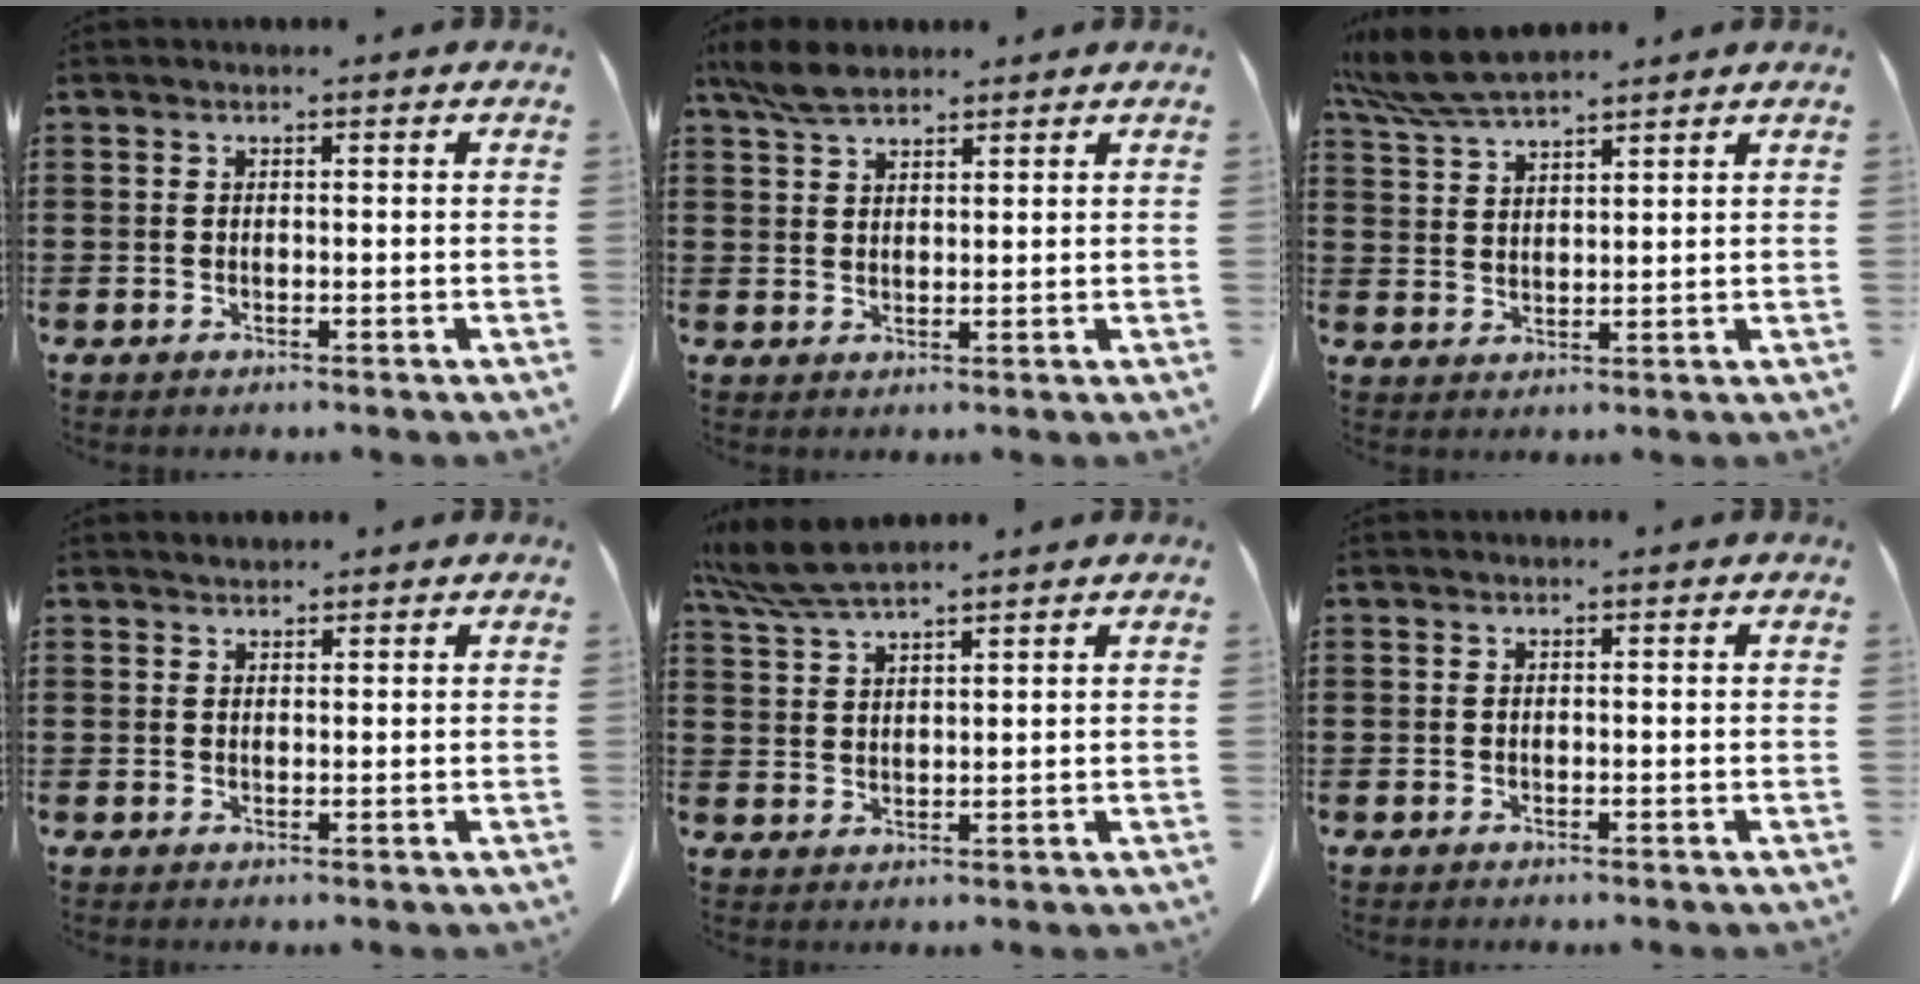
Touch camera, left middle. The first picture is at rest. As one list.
[{"total": 4.9, "force": [3.9, 1.7, 2.5], "torque": [-0.058, 0.000, 0.073]}, {"total": 6.8, "force": [5.9, 1.0, 3.2], "torque": [-0.080, -0.012, 0.112]}, {"total": 1.0, "force": [0.9, 0.5, 0.1], "torque": [-0.004, 0.002, 0.018]}, {"total": 5.8, "force": [5.0, 0.7, 2.9], "torque": [-0.070, -0.010, 0.095]}, {"total": 0.0}]